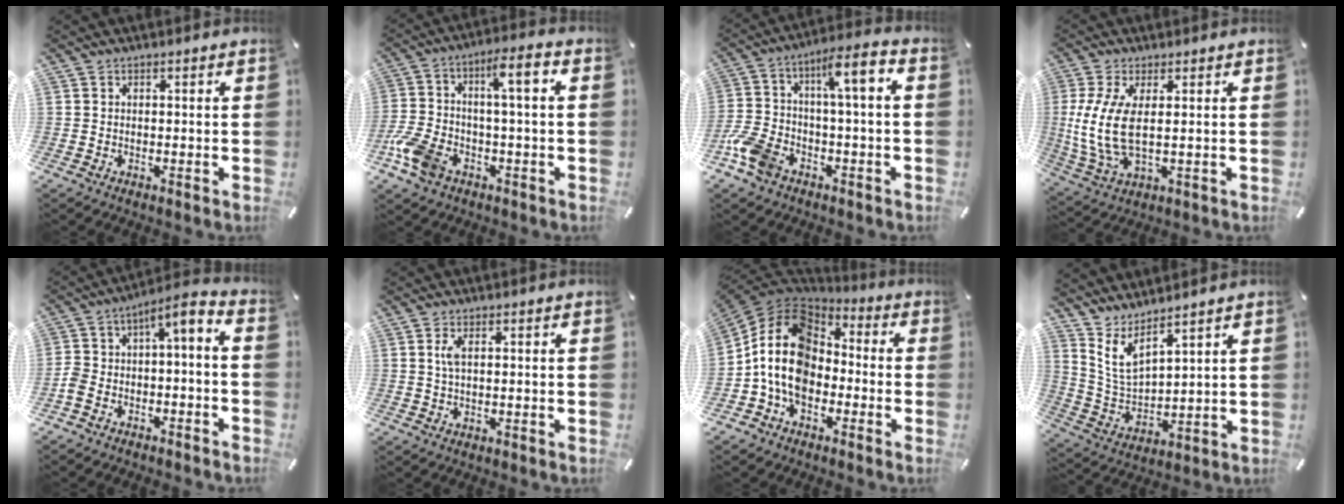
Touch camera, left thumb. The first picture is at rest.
{"total": 11.1, "force": [-2.1, 5.2, 9.6], "torque": [-0.193, 0.008, -0.040]}
{"total": 11.6, "force": [-2.3, 5.5, 10.0], "torque": [-0.196, 0.014, -0.046]}
{"total": 10.6, "force": [1.3, 4.0, 9.7], "torque": [-0.227, -0.024, 0.023]}
{"total": 6.5, "force": [-3.8, 3.0, 4.3], "torque": [-0.075, 0.014, -0.073]}
{"total": 2.5, "force": [0.5, 0.6, 2.4], "torque": [-0.049, 0.002, 0.007]}
{"total": 14.0, "force": [-3.2, 10.6, 8.6], "torque": [-0.204, 0.019, -0.067]}
{"total": 8.1, "force": [6.3, 3.0, 4.3], "torque": [-0.113, -0.032, 0.115]}